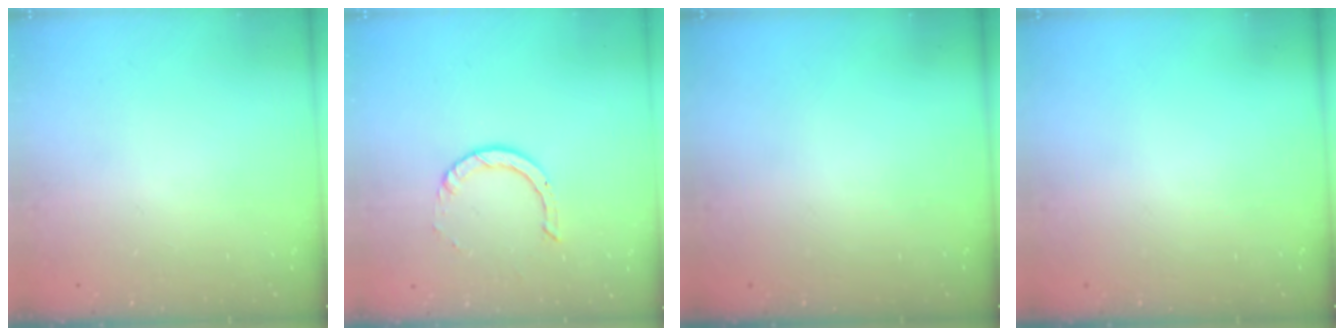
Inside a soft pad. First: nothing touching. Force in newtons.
{"total": 3.5, "press": 3.5, "slide": 0.4}
{"total": 0.0}
{"total": 0.0}